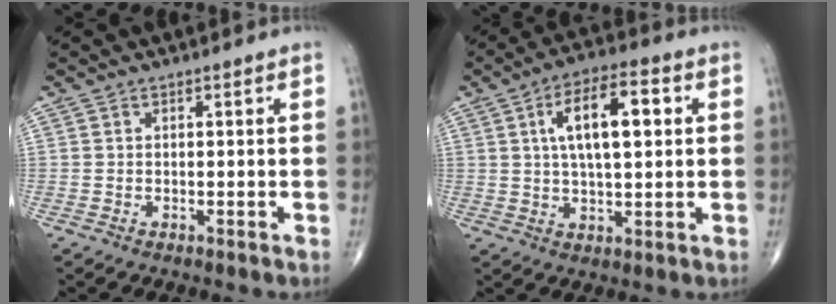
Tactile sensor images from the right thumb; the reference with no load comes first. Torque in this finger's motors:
{"motor_torque": [0.25, 2.67, 1.38, 0.50, 0.16]}